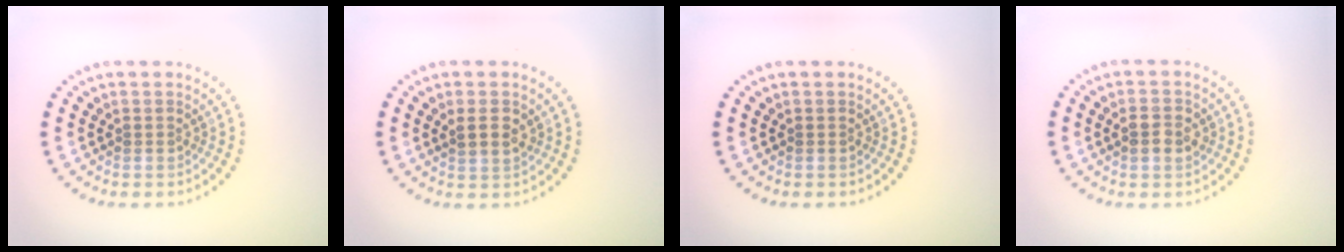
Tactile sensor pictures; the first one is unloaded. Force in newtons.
{"total": 1.7, "press": 1.5, "slide": 0.6}
{"total": 0.0}
{"total": 2.3, "press": 2.3, "slide": 0.2}